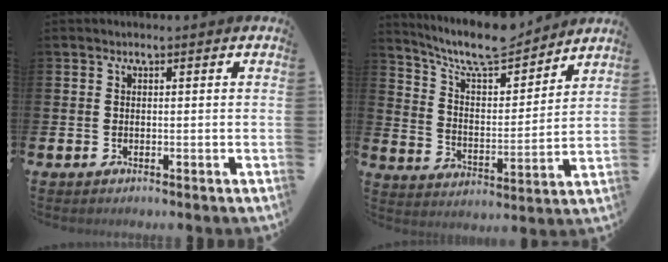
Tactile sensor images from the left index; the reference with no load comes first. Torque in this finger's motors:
{"motor_torque": [0.62, -0.77, 0.36, 0.09]}